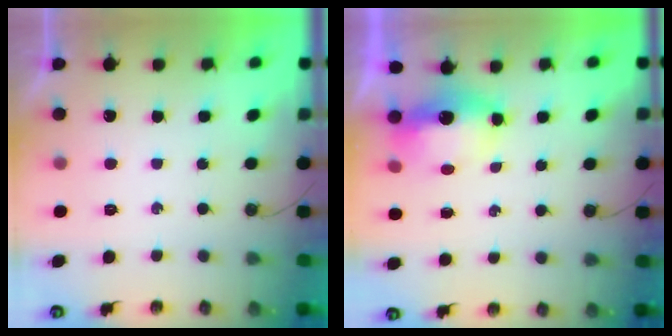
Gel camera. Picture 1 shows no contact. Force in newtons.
{"total": 11.3, "press": 8.6, "slide": 7.3}